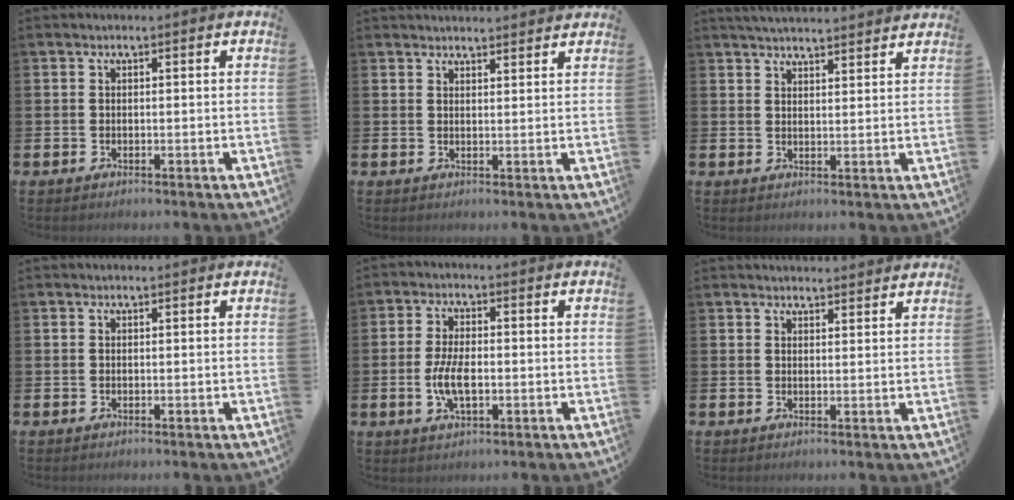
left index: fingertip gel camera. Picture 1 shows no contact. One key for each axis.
{"total": 2.5, "fx": 2.5, "fy": 0.2, "fz": -0.1, "tx": -0.003, "ty": -0.012, "tz": 0.046}
{"total": 3.7, "fx": 3.7, "fy": -0.1, "fz": 0.2, "tx": -0.011, "ty": -0.019, "tz": 0.067}
{"total": 0.0}
{"total": 5.1, "fx": -0.7, "fy": 2.2, "fz": 4.6, "tx": -0.089, "ty": -0.002, "tz": -0.017}
{"total": 2.6, "fx": 2.5, "fy": 0.4, "fz": -0.1, "tx": 0.005, "ty": -0.016, "tz": 0.045}